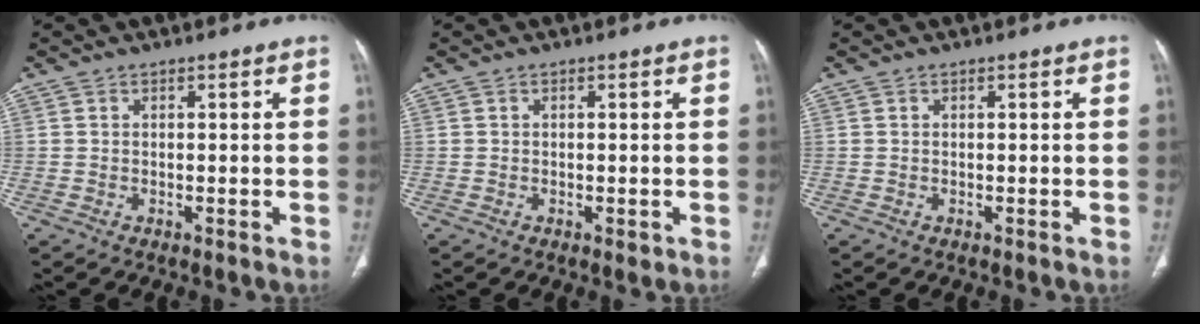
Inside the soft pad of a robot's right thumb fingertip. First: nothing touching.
{"total": 0.9, "force": [0.0, 0.6, 0.7], "torque": [-0.010, -0.002, 0.001]}
{"total": 0.0}